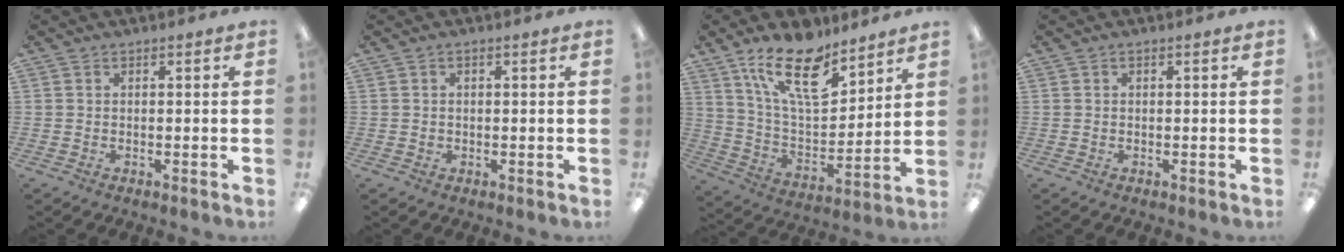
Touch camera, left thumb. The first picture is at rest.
{"total": 0.6, "force": [0.0, 0.6, 0.2], "torque": [-0.005, 0.002, 0.000]}
{"total": 18.3, "force": [12.6, 7.4, 10.9], "torque": [-0.193, -0.063, 0.221]}
{"total": 0.0}